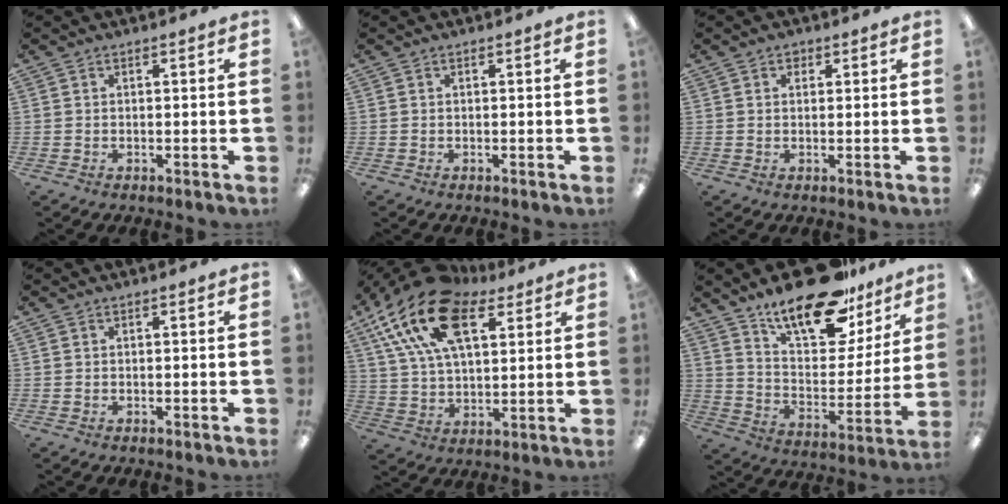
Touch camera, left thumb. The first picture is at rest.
{"total": 0.0}
{"total": 1.6, "force": [1.0, 1.1, 0.7], "torque": [-0.005, 0.000, 0.016]}
{"total": 0.0}
{"total": 23.0, "force": [11.9, 12.3, 15.3], "torque": [-0.311, -0.041, 0.210]}
{"total": 20.1, "force": [15.9, 7.8, 9.7], "torque": [-0.158, -0.110, 0.274]}